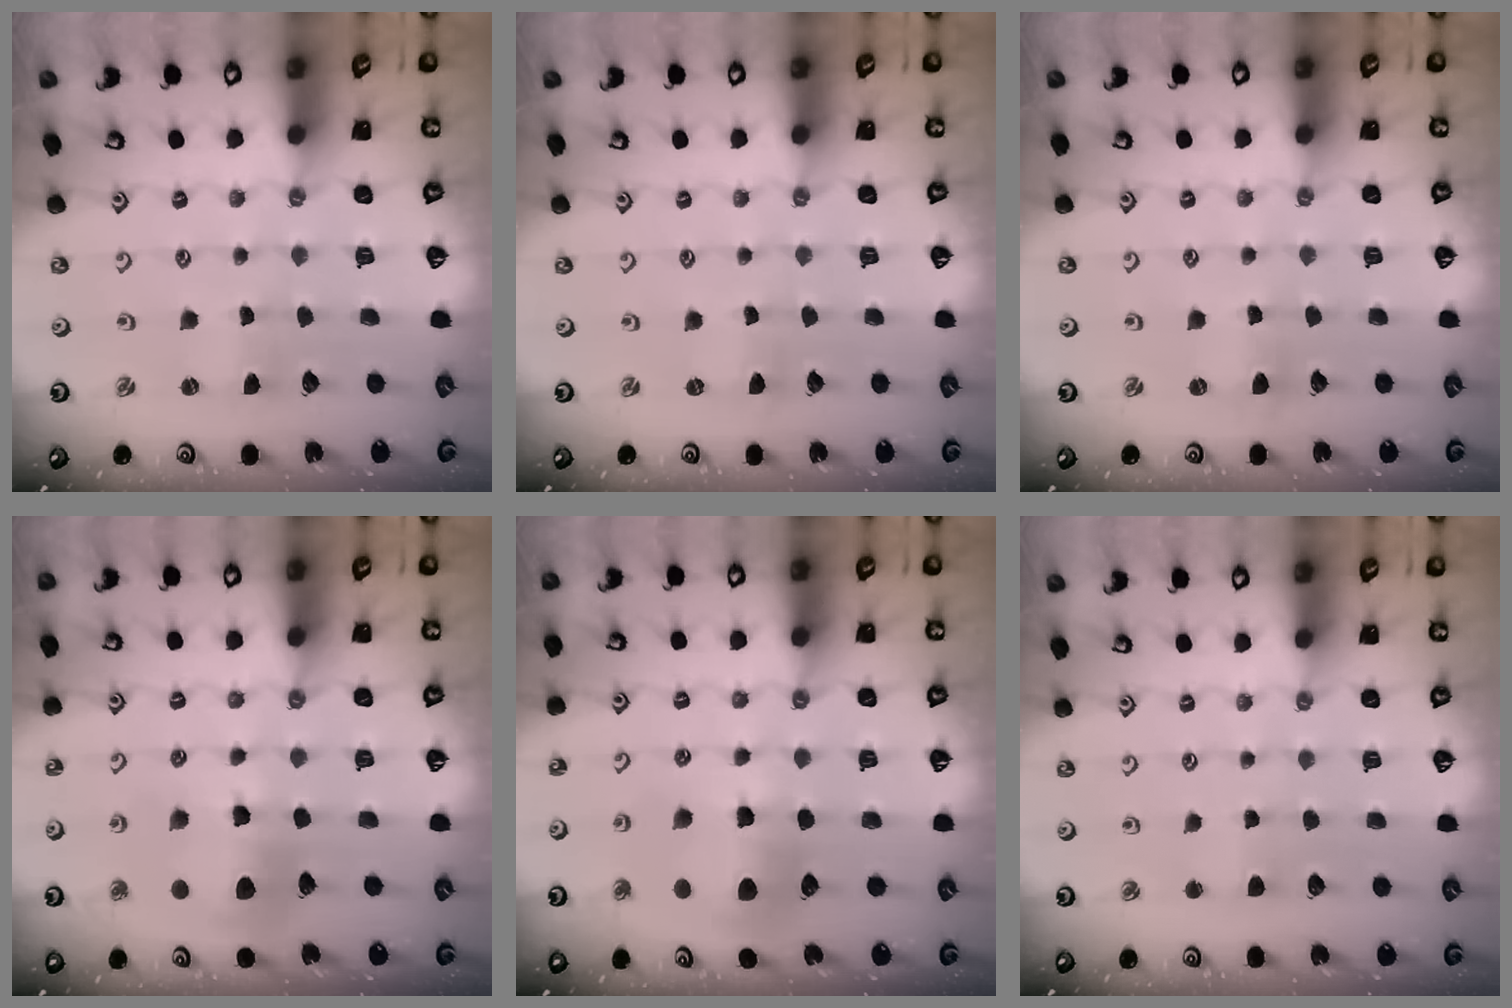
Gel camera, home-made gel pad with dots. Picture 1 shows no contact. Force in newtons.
{"total": 0.0}
{"total": 1.0, "press": 1.0, "slide": 0.2}
{"total": 10.3, "press": 10.2, "slide": 1.6}
{"total": 9.7, "press": 9.6, "slide": 1.3}
{"total": 2.5, "press": 2.5, "slide": 0.3}